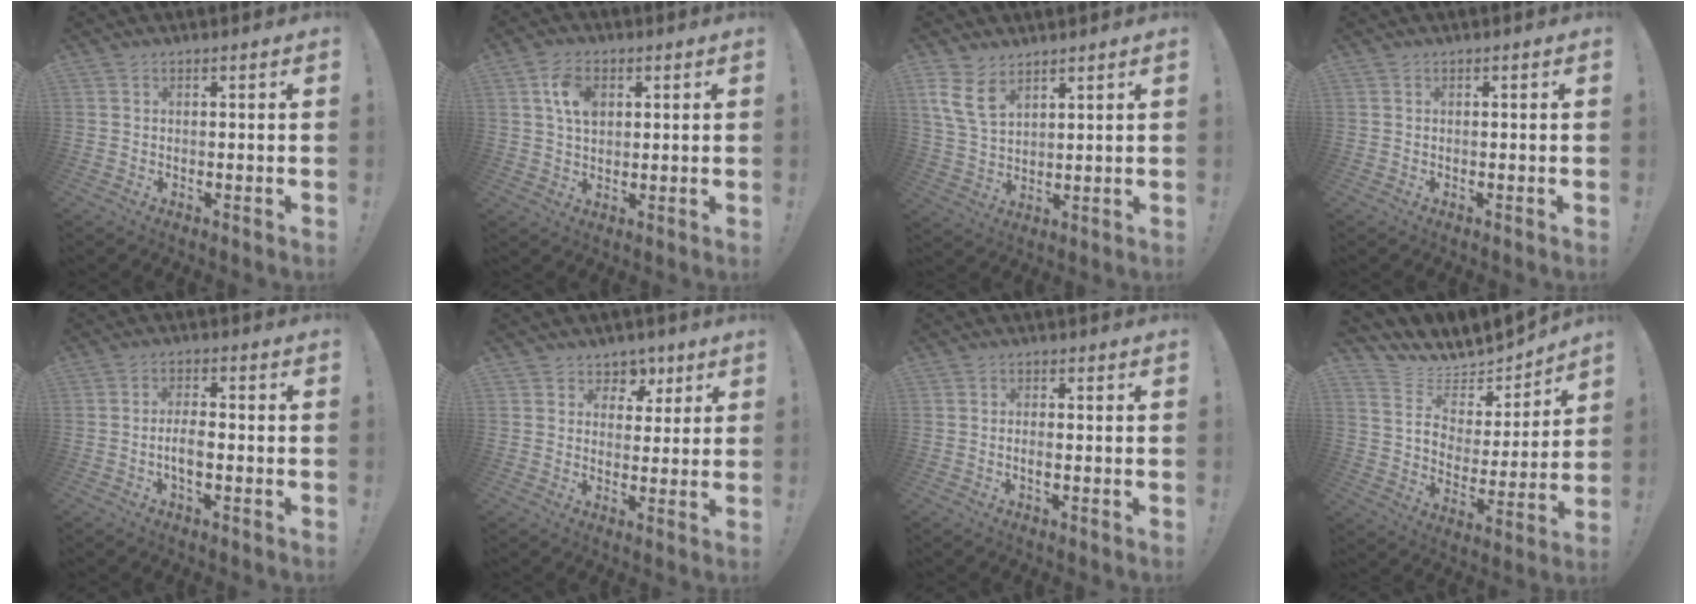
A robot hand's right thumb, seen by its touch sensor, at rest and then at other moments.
{"total": 8.0, "force": [2.5, 5.3, 5.4], "torque": [-0.090, 0.007, 0.049]}
{"total": 8.7, "force": [5.1, 4.9, 5.1], "torque": [-0.102, -0.015, 0.105]}
{"total": 0.0}
{"total": 5.2, "force": [-1.6, 2.1, 4.5], "torque": [-0.085, 0.001, -0.032]}
{"total": 5.9, "force": [2.5, 5.2, 0.6], "torque": [0.001, -0.016, 0.052]}
{"total": 2.0, "force": [-0.8, 0.6, 1.7], "torque": [-0.025, -0.001, -0.015]}
{"total": 10.8, "force": [9.5, 4.7, 2.2], "torque": [-0.049, -0.087, 0.172]}